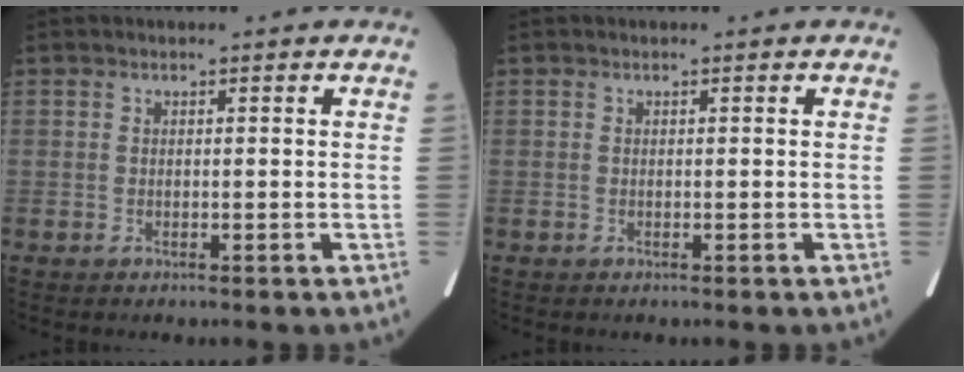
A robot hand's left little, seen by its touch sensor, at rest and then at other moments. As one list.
[{"total": 0.0}]